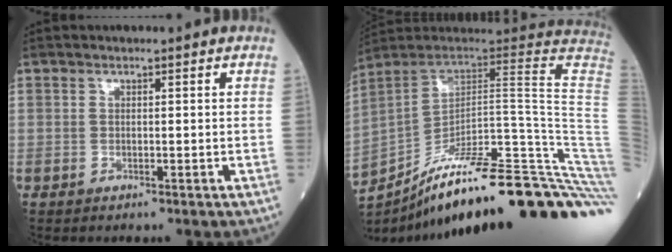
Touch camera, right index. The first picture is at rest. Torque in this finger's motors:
{"motor_torque": [-0.18, -1.96, -0.07, -0.21]}